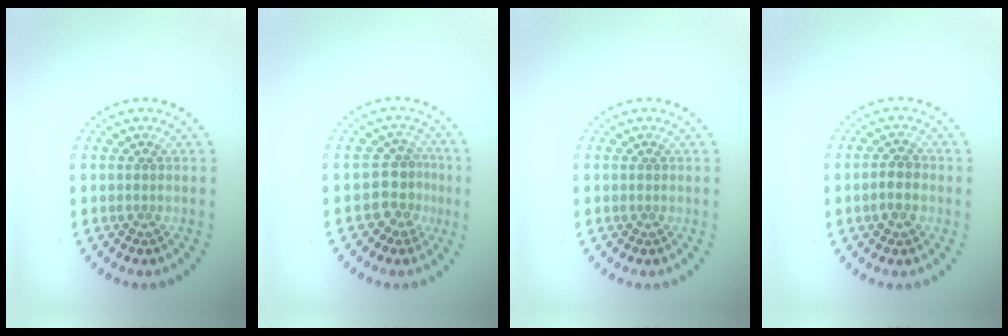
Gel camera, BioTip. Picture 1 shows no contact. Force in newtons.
{"total": 3.0, "press": 2.4, "slide": 1.8}
{"total": 0.0}
{"total": 1.5, "press": 1.5, "slide": 0.2}